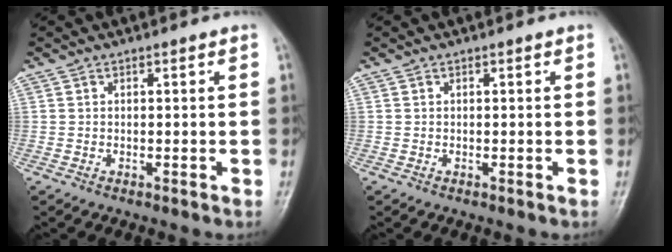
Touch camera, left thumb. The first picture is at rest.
{"total": 0.0}